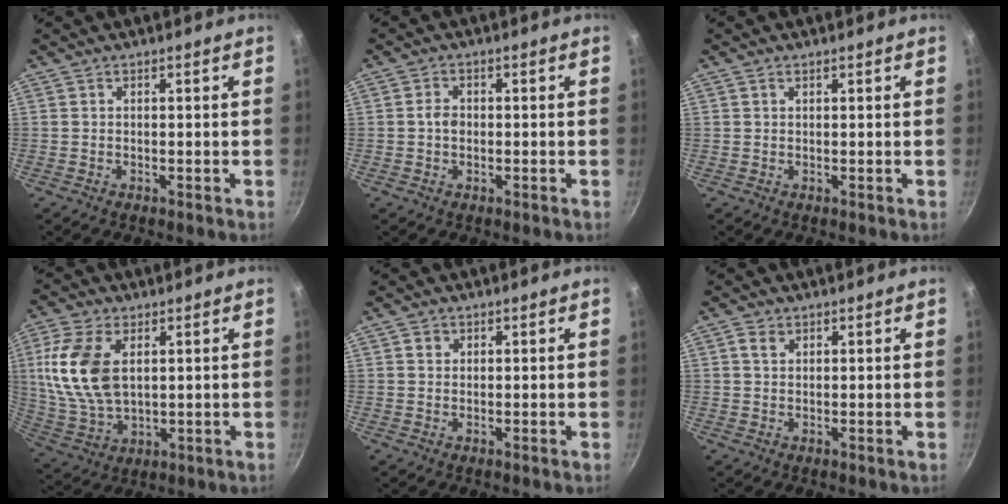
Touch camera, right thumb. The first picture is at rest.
{"total": 2.3, "force": [-0.3, 1.8, 1.4], "torque": [-0.020, 0.008, -0.006]}
{"total": 0.7, "force": [0.4, 0.4, 0.3], "torque": [-0.004, 0.002, 0.007]}
{"total": 14.7, "force": [3.5, 8.7, 11.4], "torque": [-0.222, -0.011, 0.075]}
{"total": 1.5, "force": [0.7, 1.3, 0.5], "torque": [-0.004, 0.001, 0.009]}
{"total": 2.0, "force": [1.0, 1.4, 1.1], "torque": [-0.014, 0.000, 0.018]}